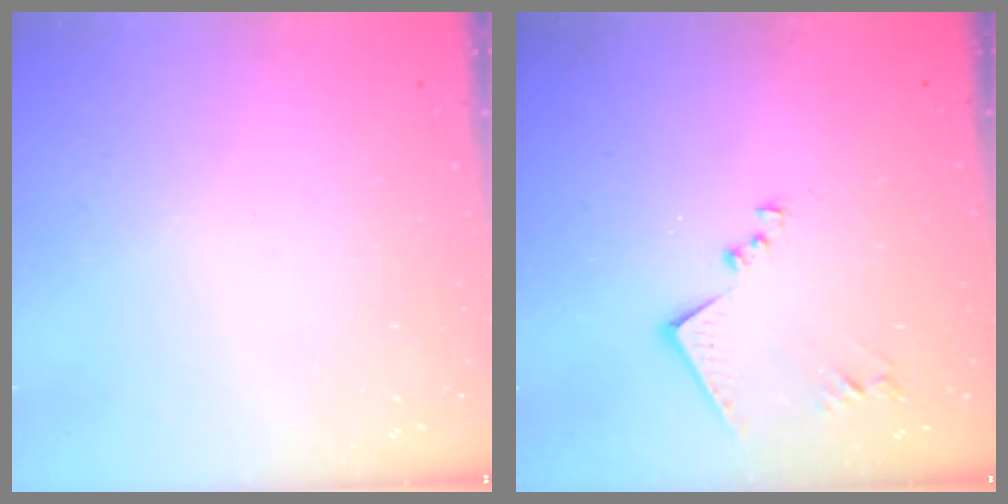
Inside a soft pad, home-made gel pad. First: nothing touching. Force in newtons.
{"total": 11.1, "press": 11.1, "slide": 0.9}